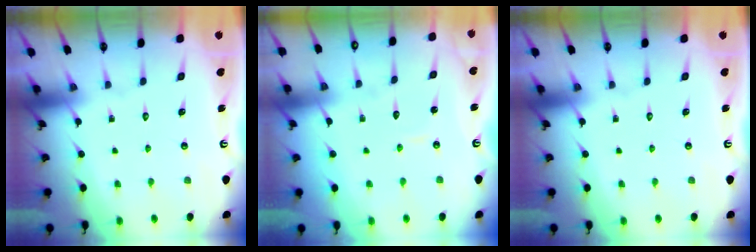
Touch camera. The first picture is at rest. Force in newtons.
{"total": 3.8, "press": 3.8, "slide": 0.1}
{"total": 0.0}